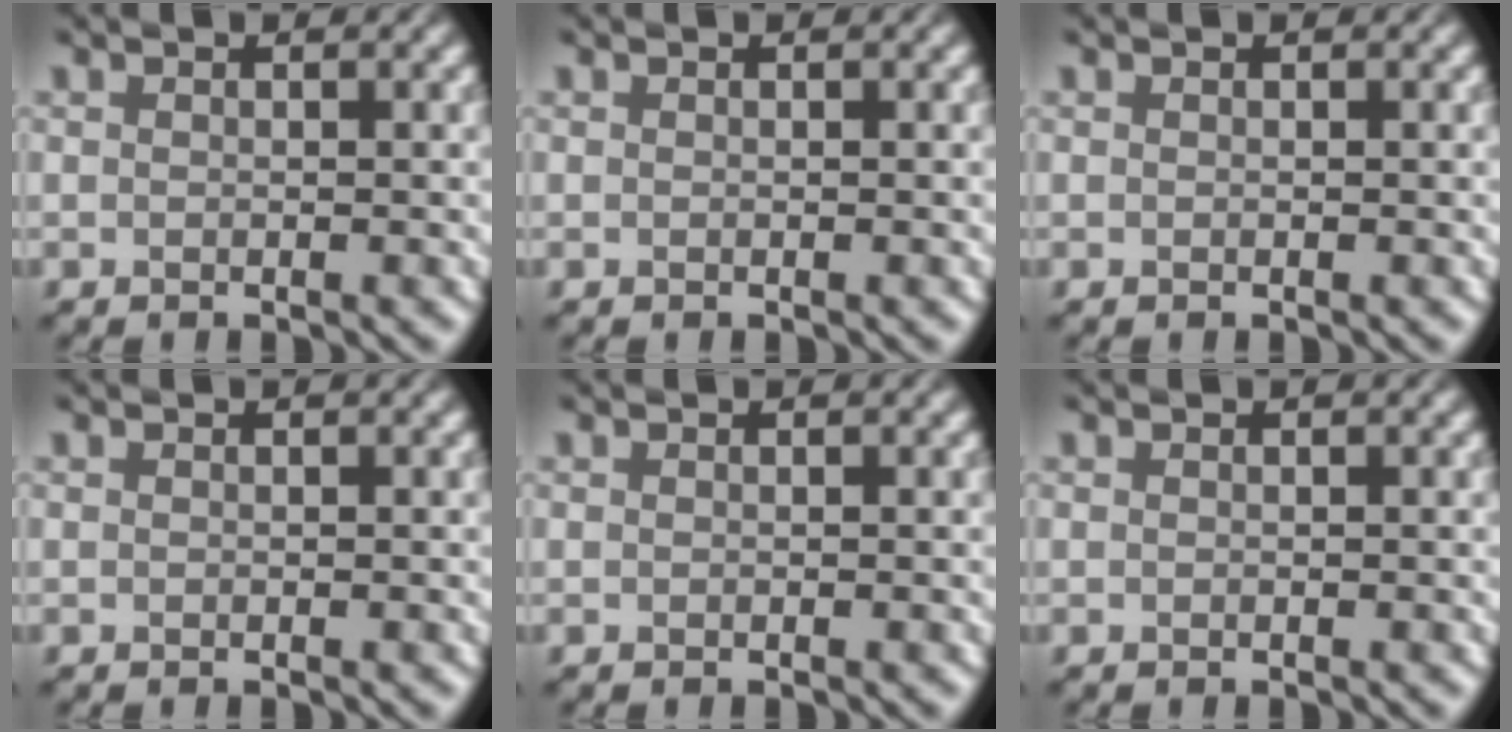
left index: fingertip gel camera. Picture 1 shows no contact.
{"total": 0.0}
{"total": 0.0}
{"total": 0.0}
{"total": 0.0}
{"total": 0.0}